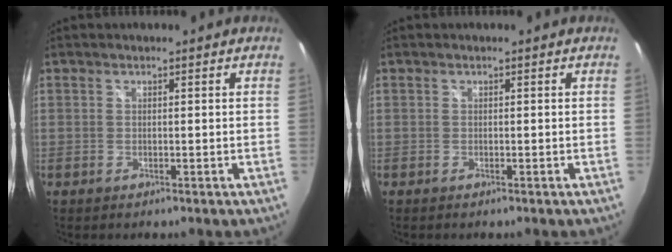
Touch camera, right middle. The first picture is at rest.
{"total": 0.0}